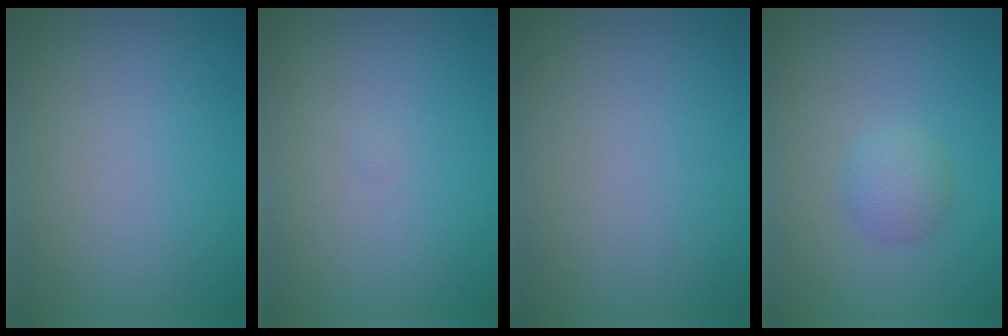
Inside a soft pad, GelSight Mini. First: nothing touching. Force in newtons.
{"total": 0.0}
{"total": 0.0}
{"total": 2.0, "press": 2.0, "slide": 0.0}